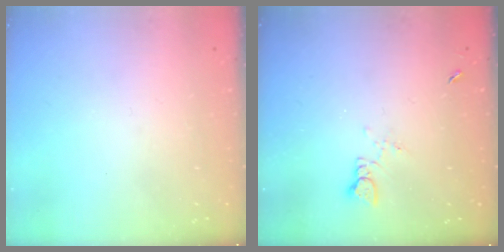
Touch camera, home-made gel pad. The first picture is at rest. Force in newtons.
{"total": 1.3, "press": 1.3, "slide": 0.2}